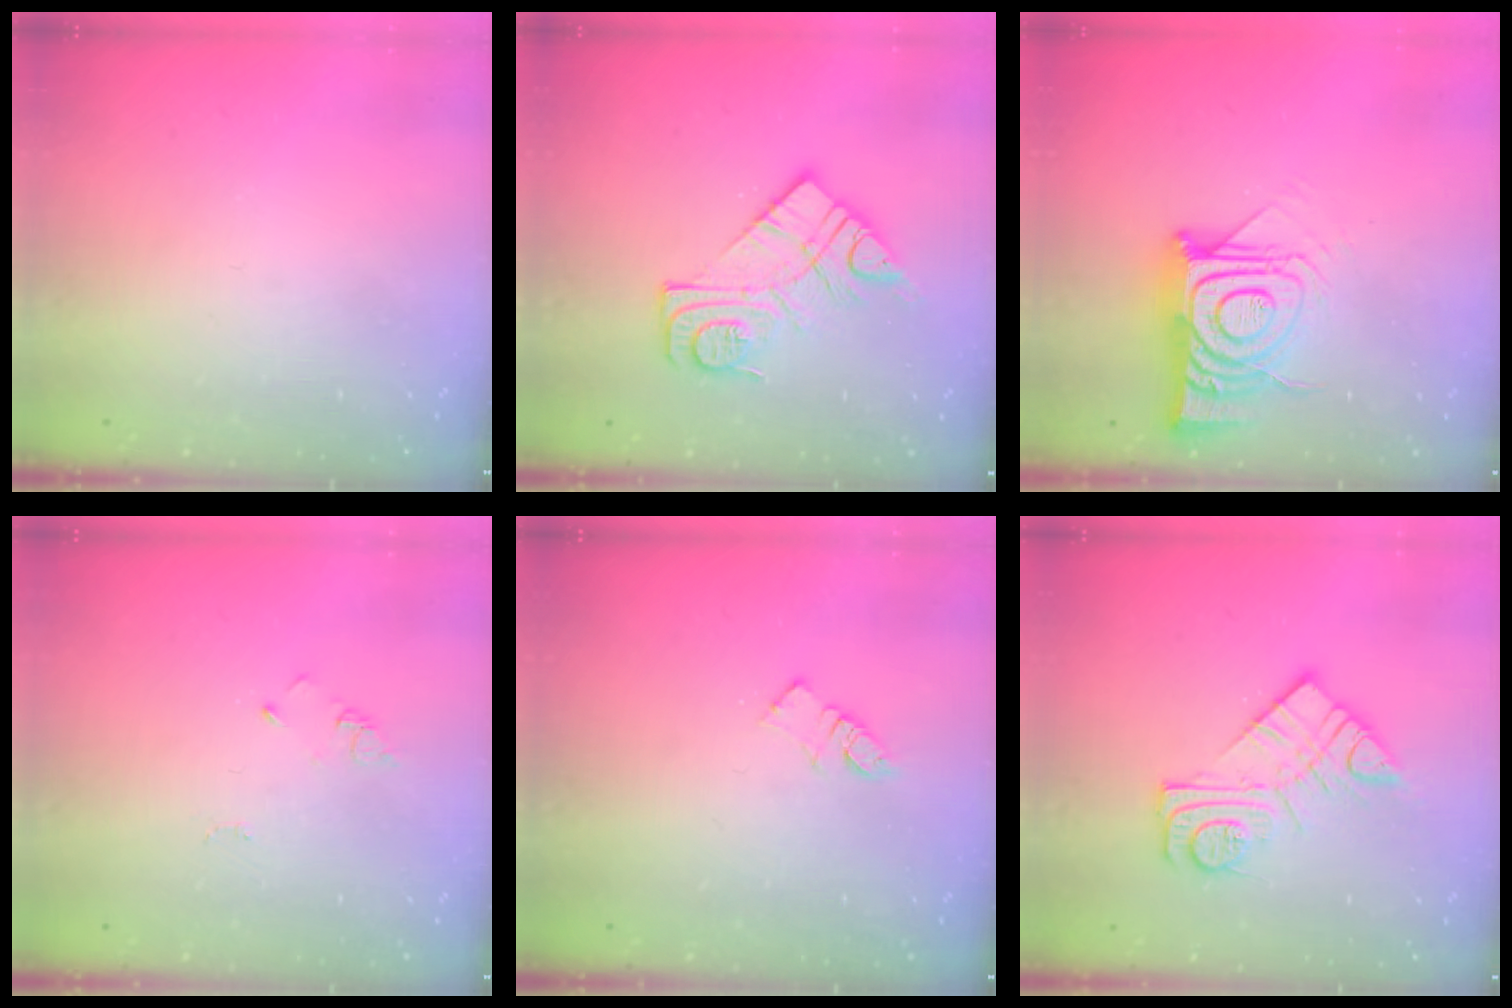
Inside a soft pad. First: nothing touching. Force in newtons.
{"total": 13.2, "press": 13.2, "slide": 1.0}
{"total": 16.1, "press": 16.1, "slide": 1.3}
{"total": 2.9, "press": 2.9, "slide": 0.3}
{"total": 5.8, "press": 5.8, "slide": 0.4}
{"total": 12.3, "press": 12.2, "slide": 0.8}